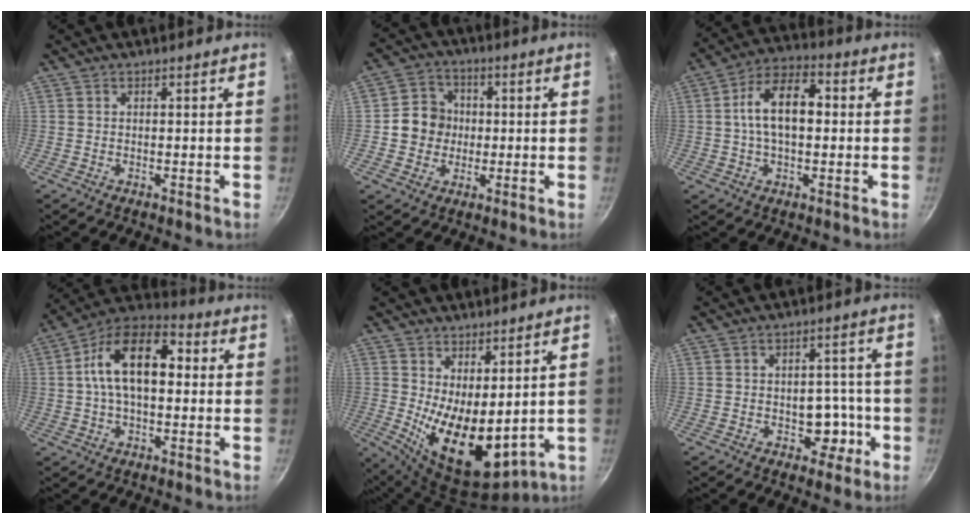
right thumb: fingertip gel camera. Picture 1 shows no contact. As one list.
[{"total": 8.0, "force": [-0.1, 7.4, 3.0], "torque": [-0.014, 0.014, -0.016]}, {"total": 12.2, "force": [0.9, 7.0, 10.0], "torque": [-0.150, 0.034, 0.003]}, {"total": 16.0, "force": [1.8, 9.3, 12.9], "torque": [-0.194, 0.034, 0.009]}, {"total": 13.3, "force": [1.9, 6.9, 11.3], "torque": [-0.160, -0.046, 0.052]}, {"total": 6.5, "force": [-2.0, 4.9, 3.8], "torque": [-0.006, 0.023, -0.022]}]